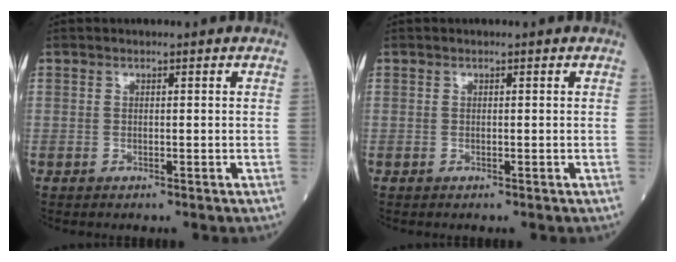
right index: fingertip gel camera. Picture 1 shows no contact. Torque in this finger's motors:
{"motor_torque": [-0.04, -0.03, 0.03, 0.00]}